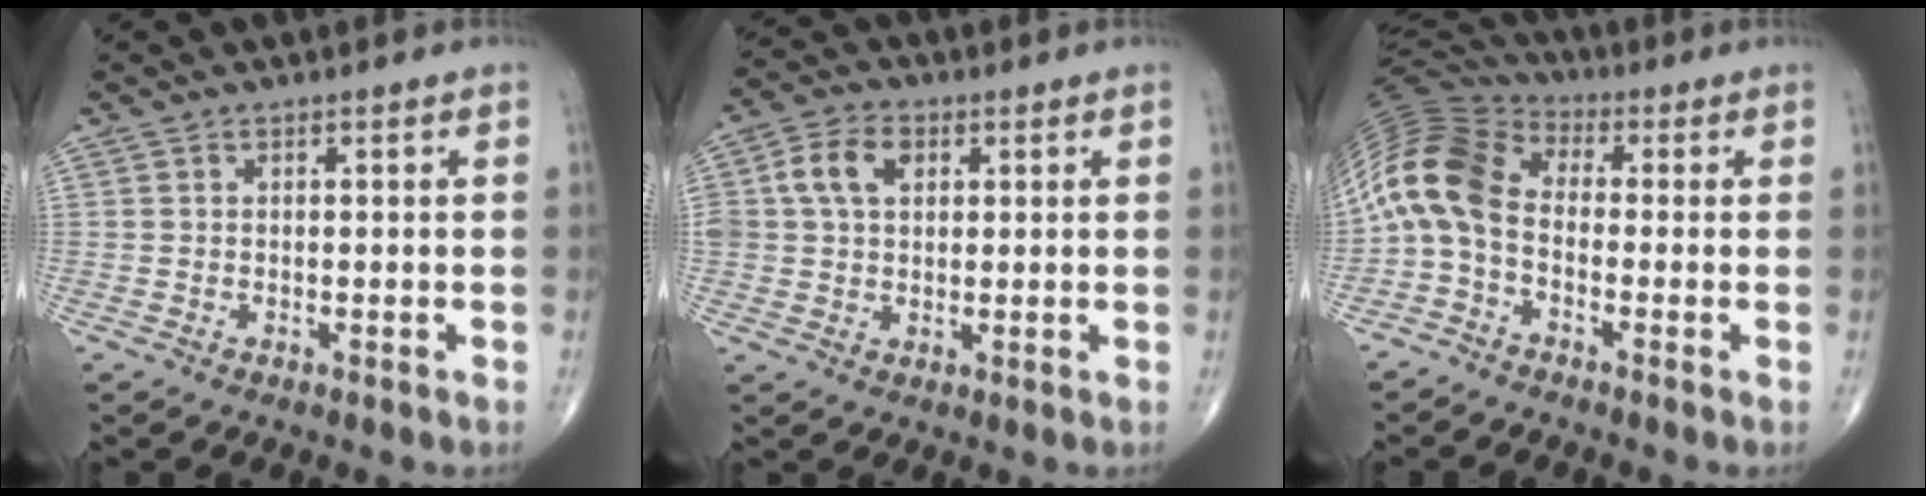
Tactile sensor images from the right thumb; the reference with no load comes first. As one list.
[{"total": 8.0, "force": [2.2, 5.7, 5.2], "torque": [-0.091, 0.011, 0.037]}, {"total": 11.8, "force": [-1.7, 7.3, 9.1], "torque": [-0.188, 0.045, -0.053]}]